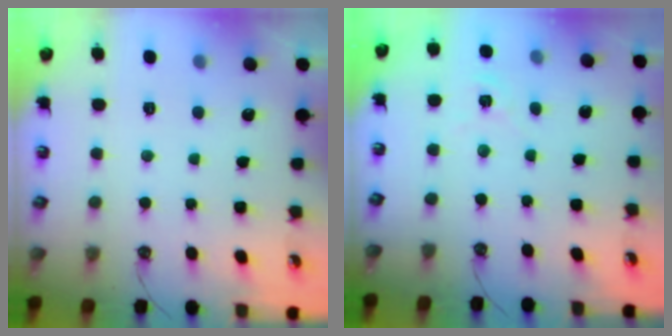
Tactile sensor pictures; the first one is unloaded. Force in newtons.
{"total": 1.3, "press": 1.3, "slide": 0.2}